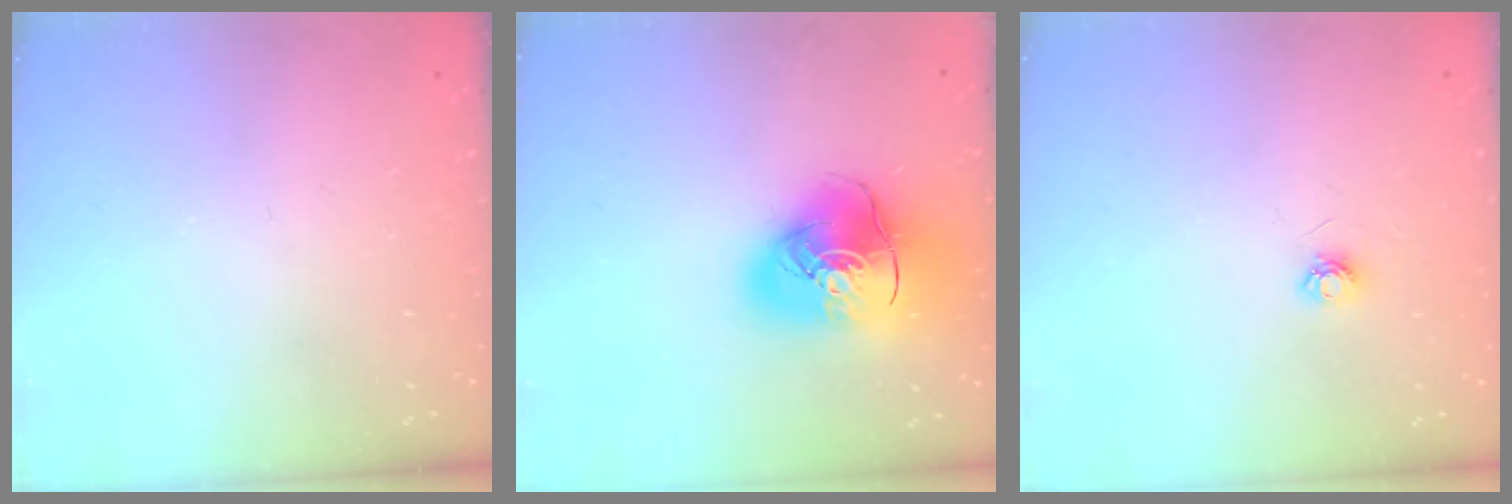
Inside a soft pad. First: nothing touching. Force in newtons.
{"total": 18.1, "press": 17.9, "slide": 2.7}
{"total": 4.7, "press": 4.6, "slide": 0.6}